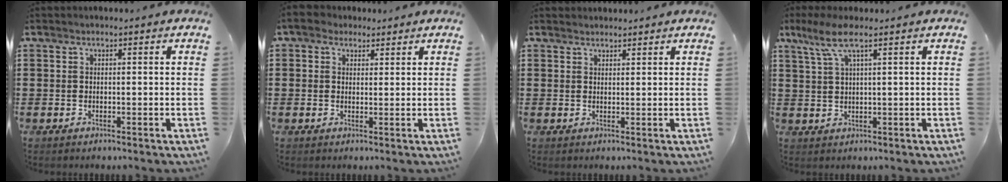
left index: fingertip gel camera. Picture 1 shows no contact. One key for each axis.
{"total": 2.5, "fx": 1.7, "fy": 1.8, "fz": 0.6, "tx": -0.020, "ty": 0.012, "tz": 0.030}
{"total": 1.4, "fx": 1.3, "fy": 0.4, "fz": -0.1, "tx": -0.002, "ty": 0.000, "tz": 0.027}
{"total": 5.4, "fx": 2.7, "fy": 0.8, "fz": 4.7, "tx": -0.104, "ty": 0.003, "tz": 0.045}